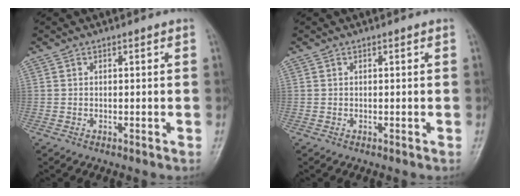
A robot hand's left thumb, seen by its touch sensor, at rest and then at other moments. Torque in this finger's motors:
{"motor_torque": [-0.01, 0.01, 0.01, 0.00, 0.00]}